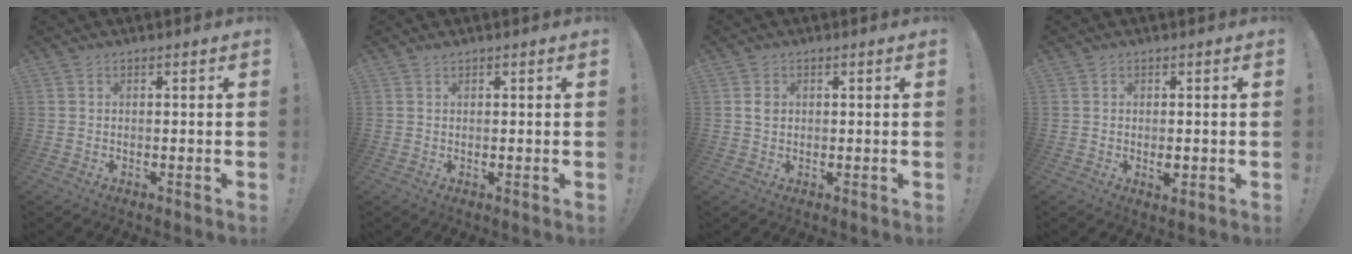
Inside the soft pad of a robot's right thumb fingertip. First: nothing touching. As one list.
[{"total": 0.6, "force": [0.5, 0.0, 0.3], "torque": [0.000, -0.002, 0.009]}, {"total": 2.2, "force": [0.2, 2.1, 0.5], "torque": [0.012, -0.007, 0.000]}, {"total": 2.1, "force": [-0.5, 1.2, 1.7], "torque": [-0.026, 0.003, -0.006]}]